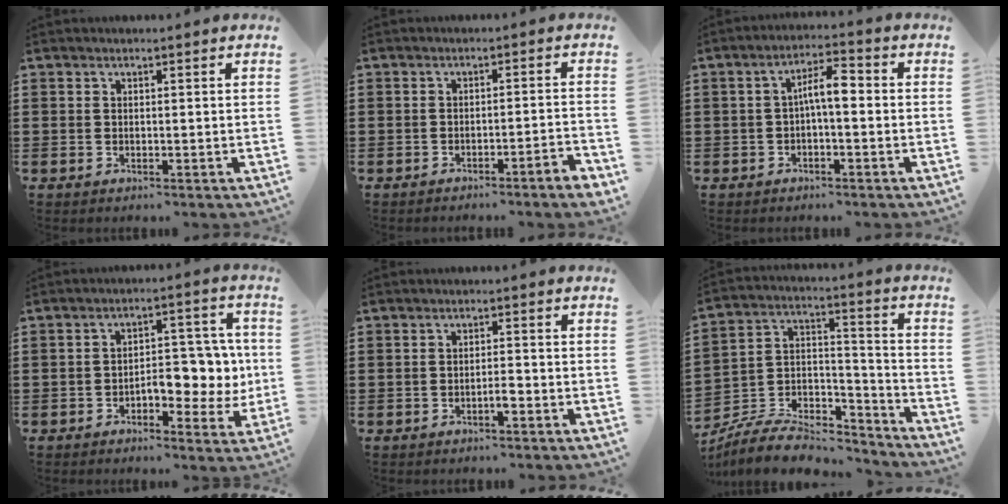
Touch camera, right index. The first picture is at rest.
{"total": 2.6, "force": [-2.3, -0.4, 1.1], "torque": [-0.019, -0.001, -0.048]}
{"total": 4.8, "force": [-0.4, 1.4, 4.5], "torque": [-0.086, 0.013, -0.011]}
{"total": 7.4, "force": [-1.6, 4.5, 5.7], "torque": [-0.072, 0.003, -0.034]}
{"total": 2.0, "force": [-1.1, 0.3, 1.7], "torque": [-0.031, 0.000, -0.020]}
{"total": 7.6, "force": [-6.5, 2.9, 2.8], "torque": [-0.056, 0.012, -0.127]}